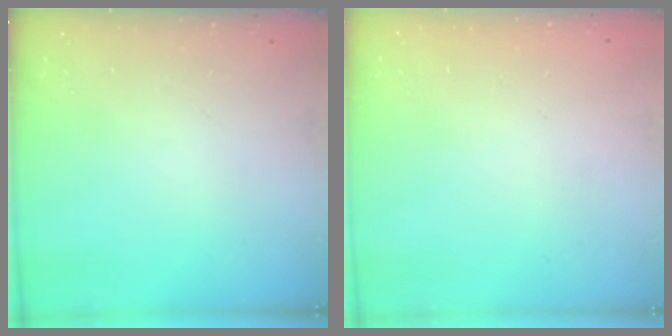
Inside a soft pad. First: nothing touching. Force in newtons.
{"total": 1.6, "press": 1.6, "slide": 0.2}